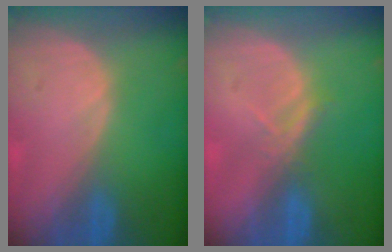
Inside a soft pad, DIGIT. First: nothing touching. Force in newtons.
{"total": 2.1, "press": 1.9, "slide": 0.9}